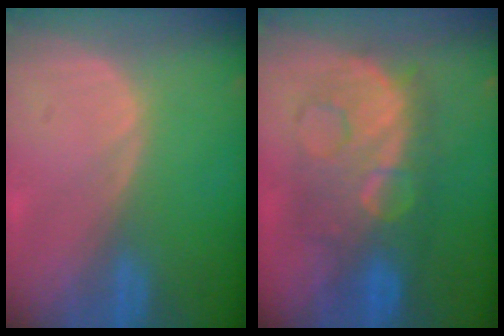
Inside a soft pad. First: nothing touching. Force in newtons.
{"total": 9.5, "press": 9.5, "slide": 0.4}